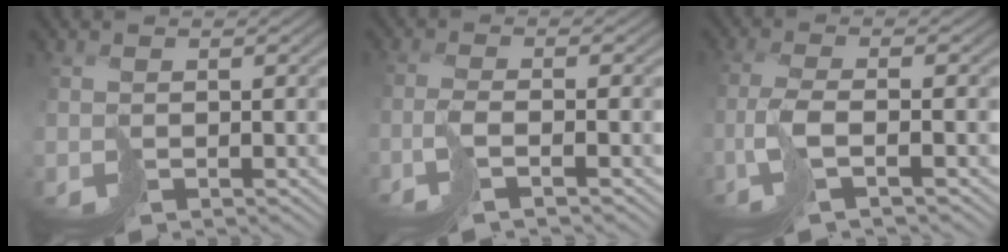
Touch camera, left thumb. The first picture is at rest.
{"total": 2.4, "force": [-1.1, -0.1, 2.1], "torque": [-0.029, 0.006, -0.038]}
{"total": 3.9, "force": [-1.0, 0.5, 3.7], "torque": [-0.065, 0.006, -0.038]}